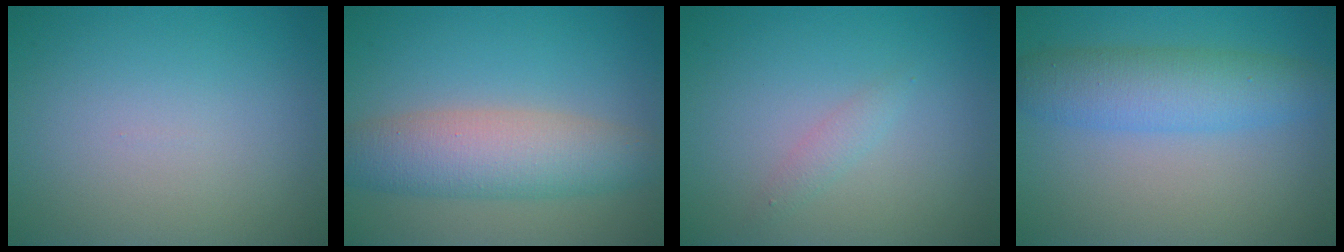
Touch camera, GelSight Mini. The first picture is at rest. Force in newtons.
{"total": 5.8, "press": 5.8, "slide": 0.2}
{"total": 1.0, "press": 1.0, "slide": 0.0}
{"total": 4.9, "press": 4.9, "slide": 0.2}